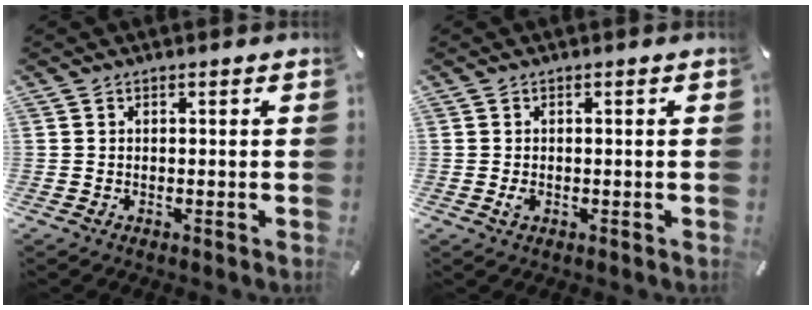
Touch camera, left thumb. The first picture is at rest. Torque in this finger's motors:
{"motor_torque": [0.49, 0.62, 0.33, -0.07, 0.02]}